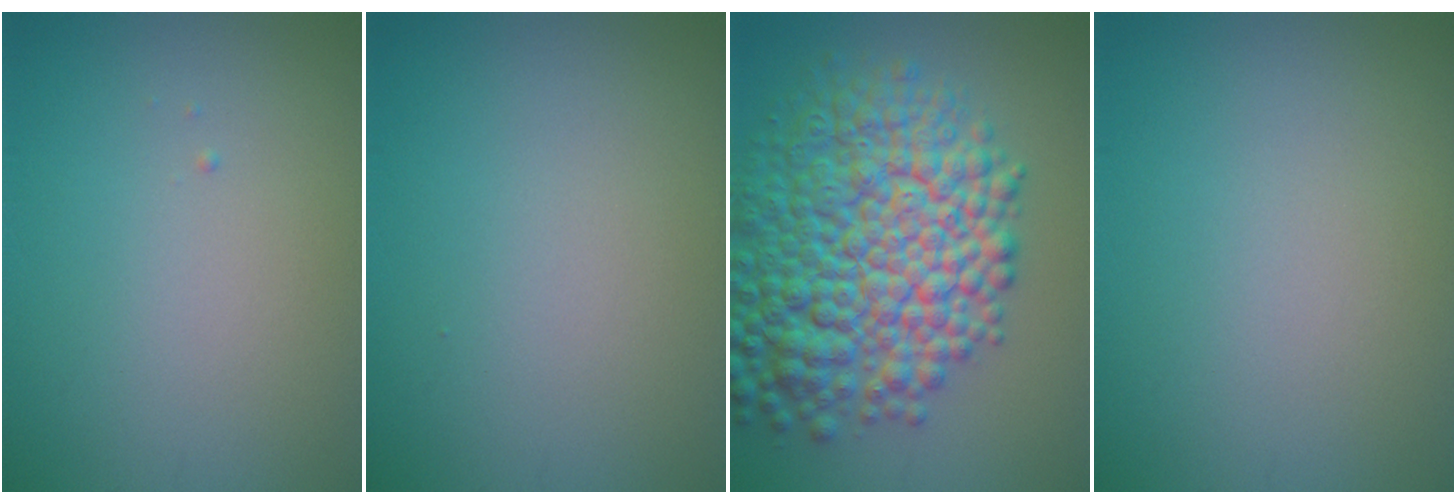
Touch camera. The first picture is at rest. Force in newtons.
{"total": 0.0}
{"total": 12.2, "press": 12.2, "slide": 0.1}
{"total": 0.0}